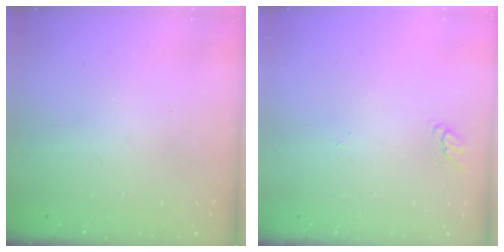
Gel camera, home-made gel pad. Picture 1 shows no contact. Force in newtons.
{"total": 2.0, "press": 2.0, "slide": 0.2}